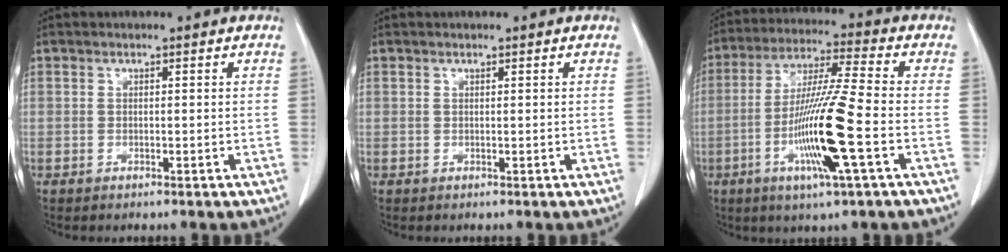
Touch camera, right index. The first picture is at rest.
{"total": 0.0}
{"total": 13.7, "force": [-4.2, -0.5, 13.0], "torque": [-0.259, -0.013, -0.083]}